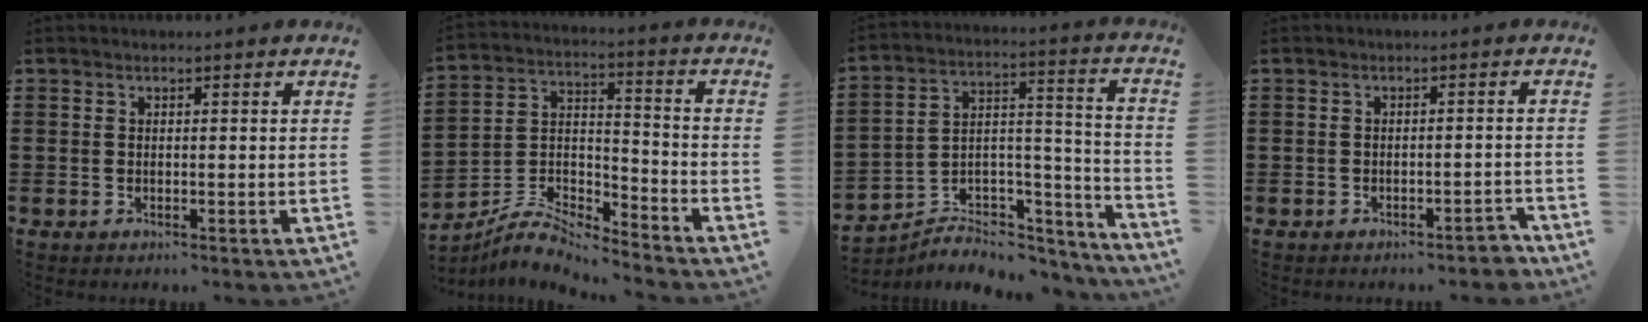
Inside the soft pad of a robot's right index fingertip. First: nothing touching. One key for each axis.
{"total": 7.3, "fx": -6.9, "fy": 1.5, "fz": 2.0, "tx": -0.048, "ty": 0.008, "tz": -0.137}
{"total": 4.6, "fx": -3.7, "fy": 2.7, "fz": 0.3, "tx": -0.010, "ty": -0.003, "tz": -0.070}
{"total": 2.5, "fx": -2.2, "fy": 0.5, "fz": 1.1, "tx": -0.021, "ty": 0.004, "tz": -0.044}